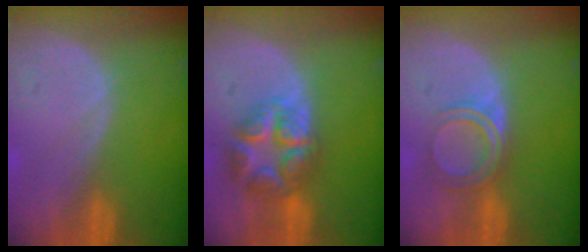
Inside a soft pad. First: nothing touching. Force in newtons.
{"total": 7.9, "press": 7.9, "slide": 0.5}
{"total": 4.9, "press": 4.4, "slide": 2.2}